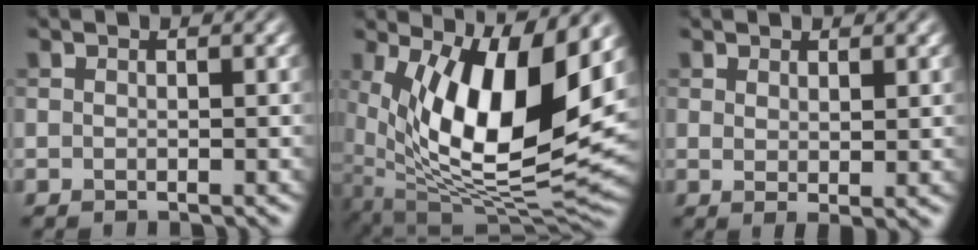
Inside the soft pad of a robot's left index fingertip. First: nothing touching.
{"total": 13.6, "force": [3.6, 5.3, 12.0], "torque": [-0.201, -0.022, 0.066]}
{"total": 1.7, "force": [0.8, 0.3, 1.5], "torque": [-0.022, -0.008, 0.016]}